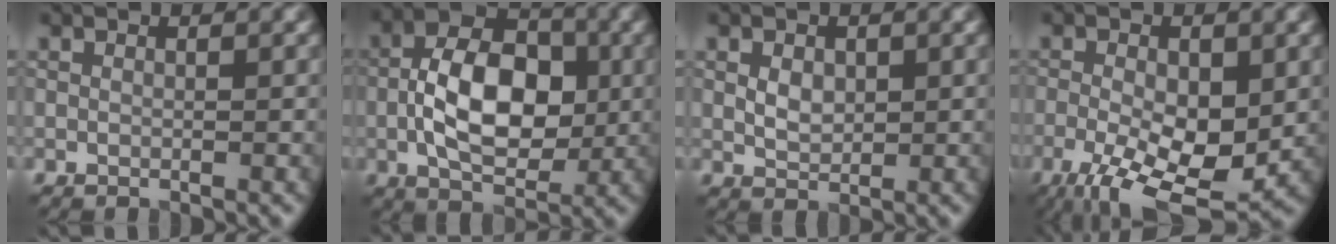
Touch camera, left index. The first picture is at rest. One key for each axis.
{"total": 8.7, "fx": -0.8, "fy": 5.0, "fz": 7.0, "tx": -0.118, "ty": 0.011, "tz": -0.021}
{"total": 2.1, "fx": 0.5, "fy": 1.5, "fz": 1.4, "tx": -0.027, "ty": -0.001, "tz": 0.009}
{"total": 9.1, "fx": -3.1, "fy": 3.8, "fz": 7.7, "tx": -0.141, "ty": -0.014, "tz": -0.049}